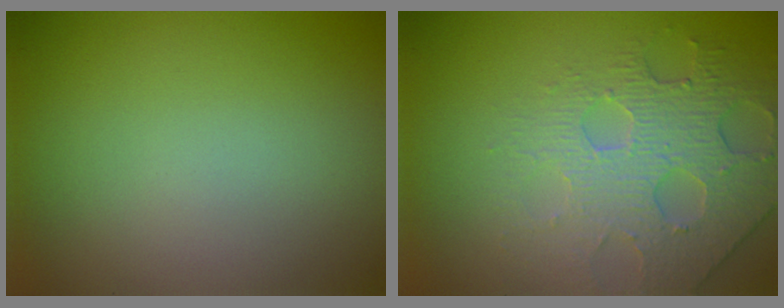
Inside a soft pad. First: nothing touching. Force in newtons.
{"total": 4.1, "press": 3.9, "slide": 1.3}